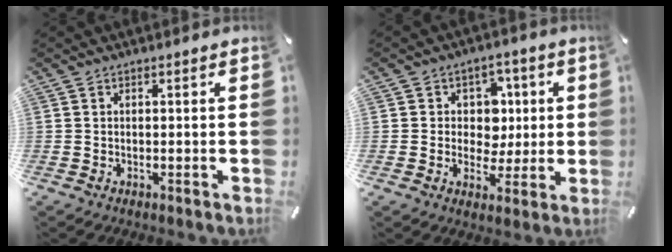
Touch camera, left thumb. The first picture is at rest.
{"total": 7.7, "force": [0.9, 7.3, 2.5], "torque": [-0.032, 0.001, 0.017]}